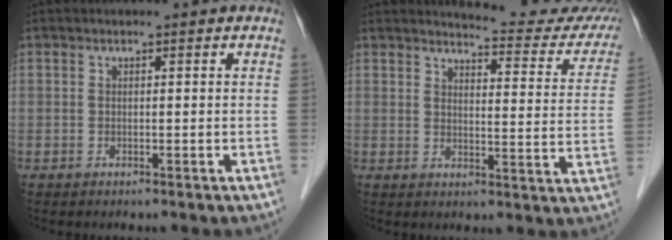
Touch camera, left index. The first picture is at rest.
{"total": 15.2, "force": [14.8, 1.5, 3.0], "torque": [-0.019, -0.078, 0.147]}